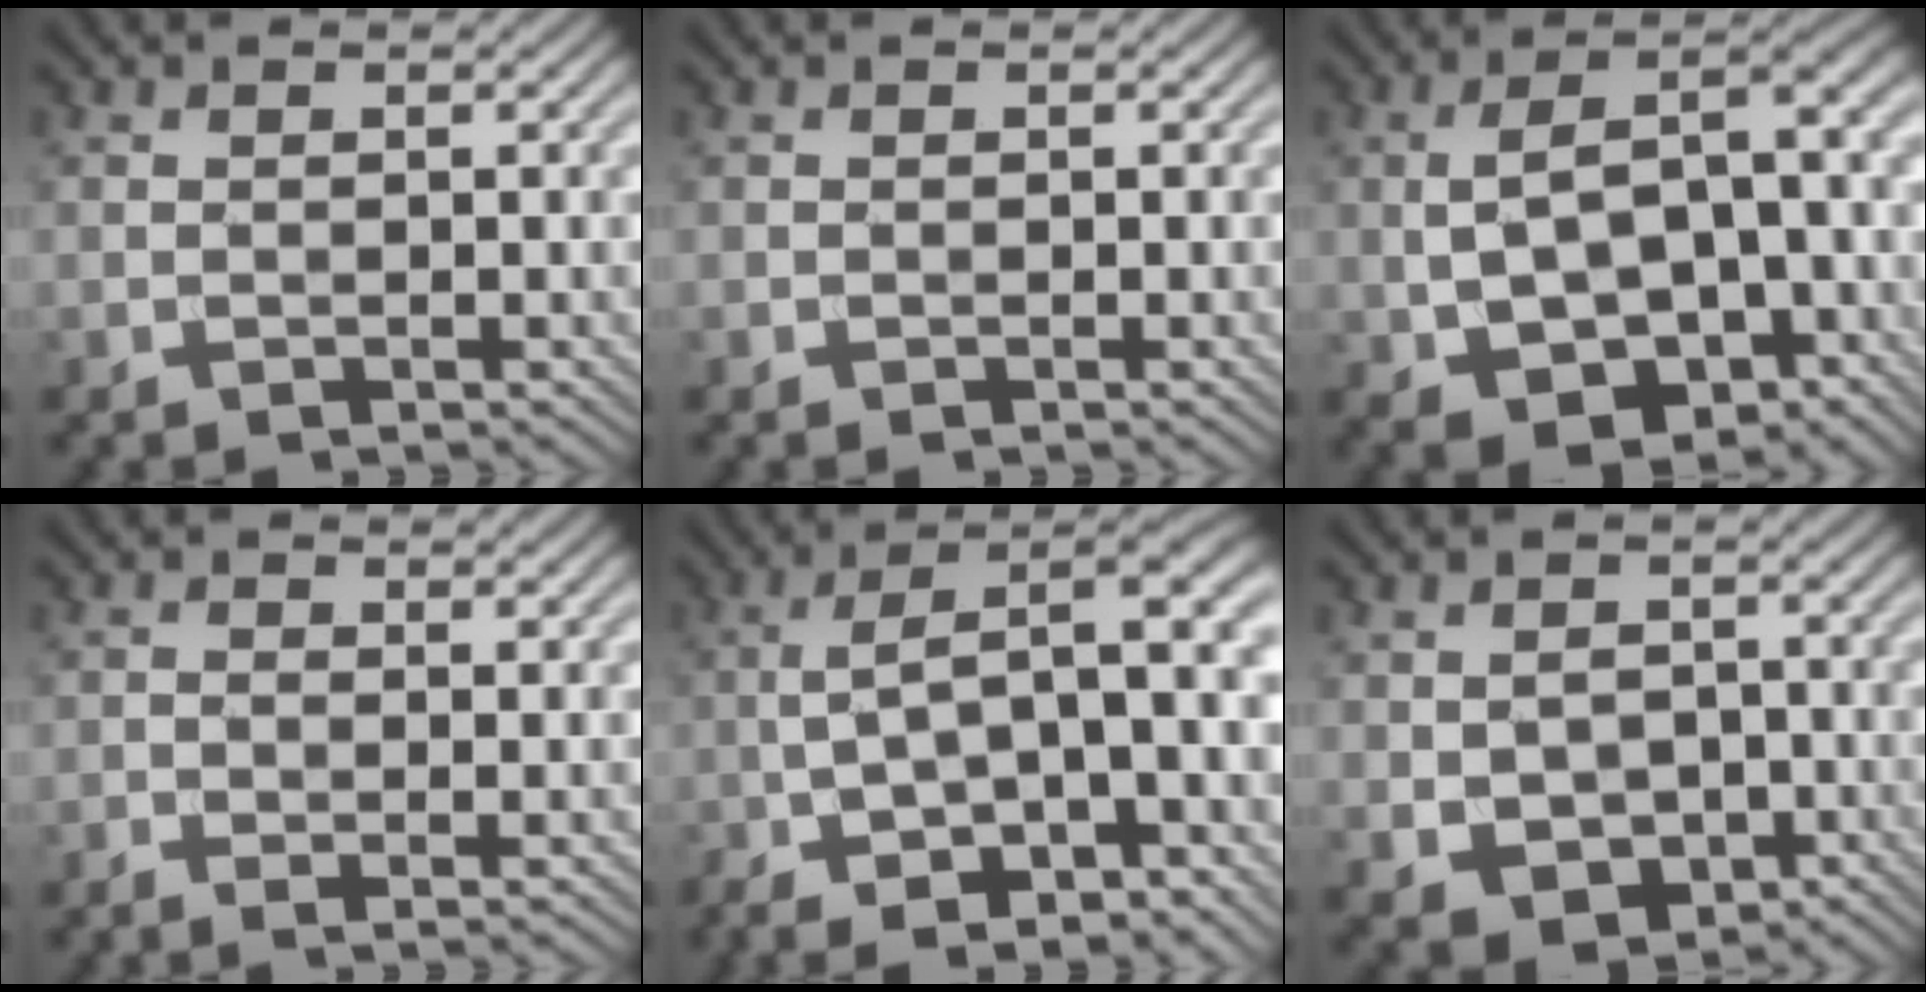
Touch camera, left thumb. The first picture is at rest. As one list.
[{"total": 0.0}, {"total": 12.8, "force": [-2.3, 7.1, 10.4], "torque": [-0.188, -0.007, -0.031]}, {"total": 2.0, "force": [-0.7, 0.4, 1.8], "torque": [-0.034, -0.001, -0.013]}, {"total": 14.4, "force": [-2.2, 4.9, 13.3], "torque": [-0.225, 0.010, -0.030]}, {"total": 5.8, "force": [-1.8, 4.3, 3.5], "torque": [-0.074, -0.017, -0.024]}]